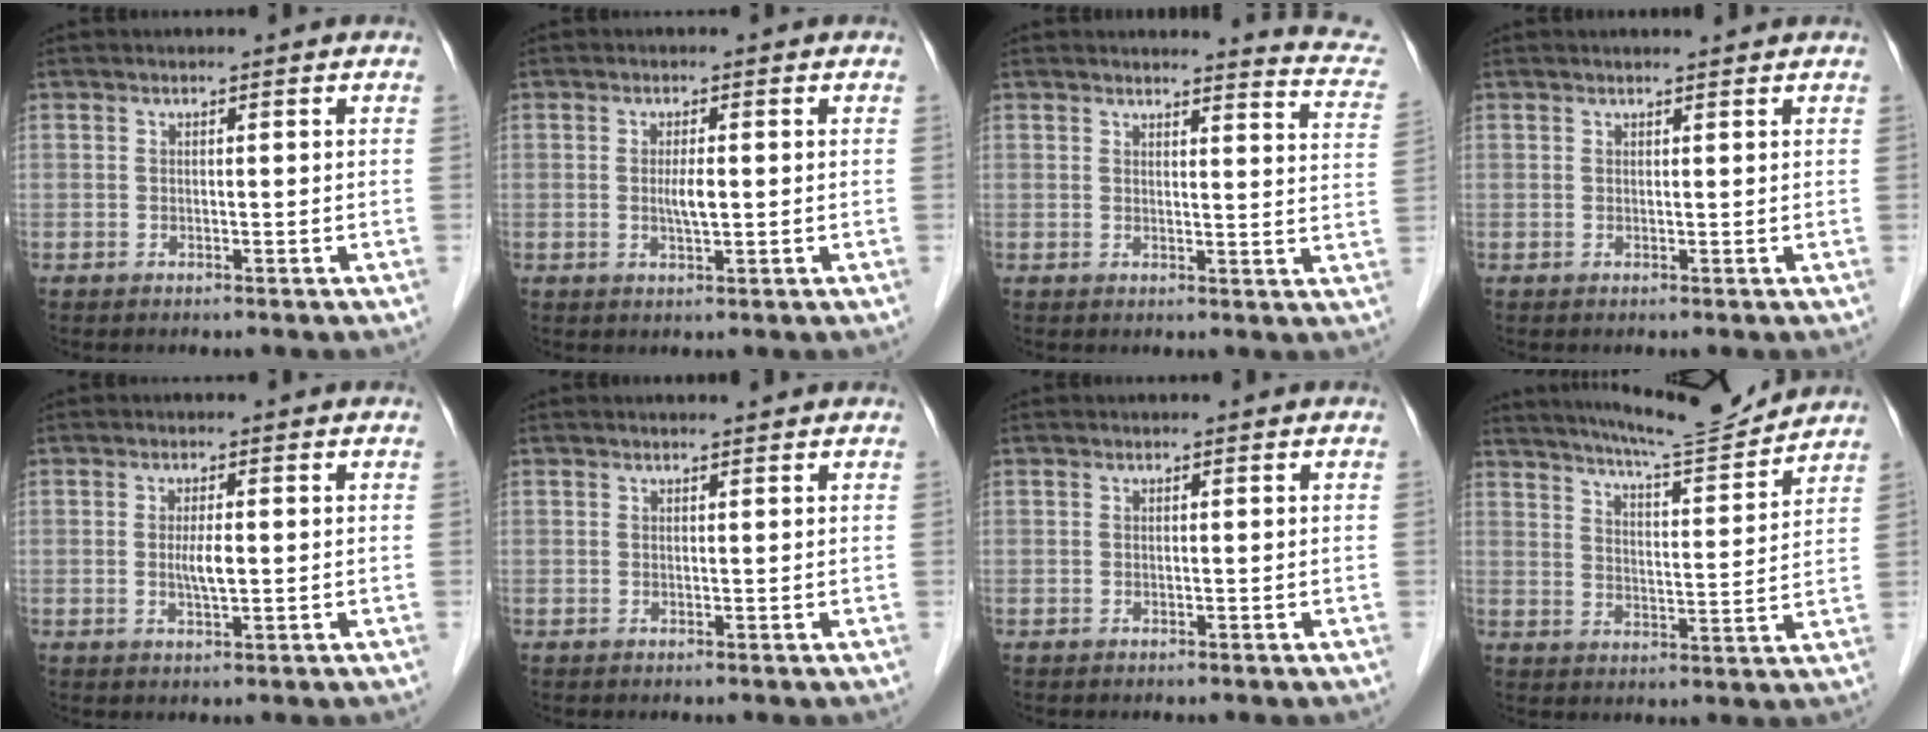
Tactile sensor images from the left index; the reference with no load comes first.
{"total": 2.4, "force": [0.0, 0.4, 2.4], "torque": [-0.047, -0.003, 0.000]}
{"total": 7.8, "force": [7.6, 0.4, 1.6], "torque": [-0.009, -0.053, 0.056]}
{"total": 1.6, "force": [1.6, 0.0, 0.5], "torque": [-0.009, 0.006, 0.023]}
{"total": 2.8, "force": [-0.1, 0.5, 2.7], "torque": [-0.053, -0.004, 0.000]}
{"total": 1.5, "force": [1.4, 0.0, 0.5], "torque": [-0.008, 0.007, 0.021]}
{"total": 0.0}
{"total": 12.4, "force": [11.8, 0.1, 3.9], "torque": [-0.065, -0.004, 0.170]}